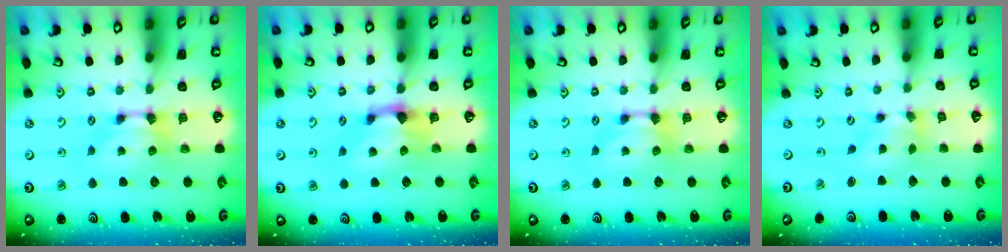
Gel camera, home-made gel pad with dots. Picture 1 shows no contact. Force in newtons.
{"total": 1.4, "press": 0.9, "slide": 1.1}
{"total": 0.0}
{"total": 2.9, "press": 2.4, "slide": 1.6}